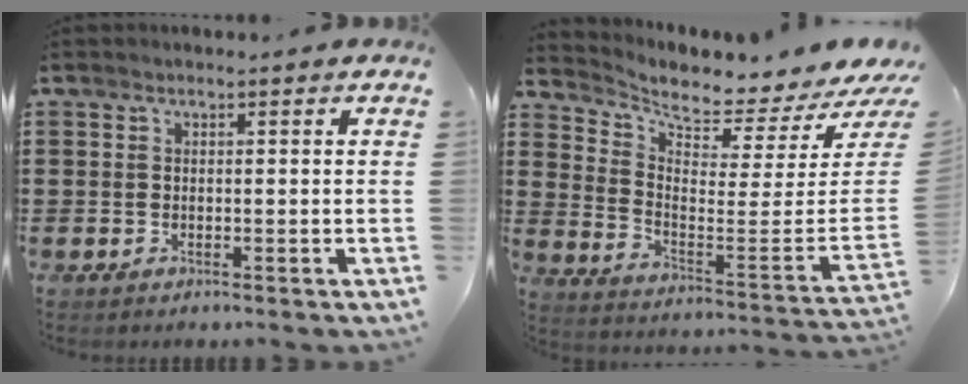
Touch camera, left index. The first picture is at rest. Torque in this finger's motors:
{"motor_torque": [0.00, -2.14, 0.14, 0.04]}